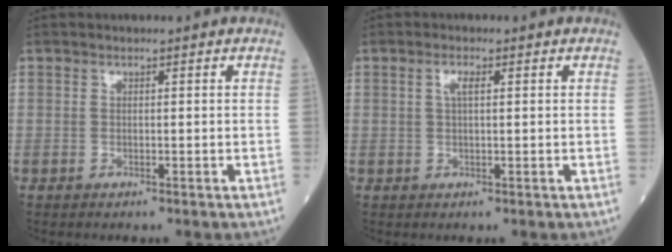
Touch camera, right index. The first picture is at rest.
{"total": 1.8, "force": [0.6, 0.4, 1.7], "torque": [-0.035, 0.004, 0.009]}